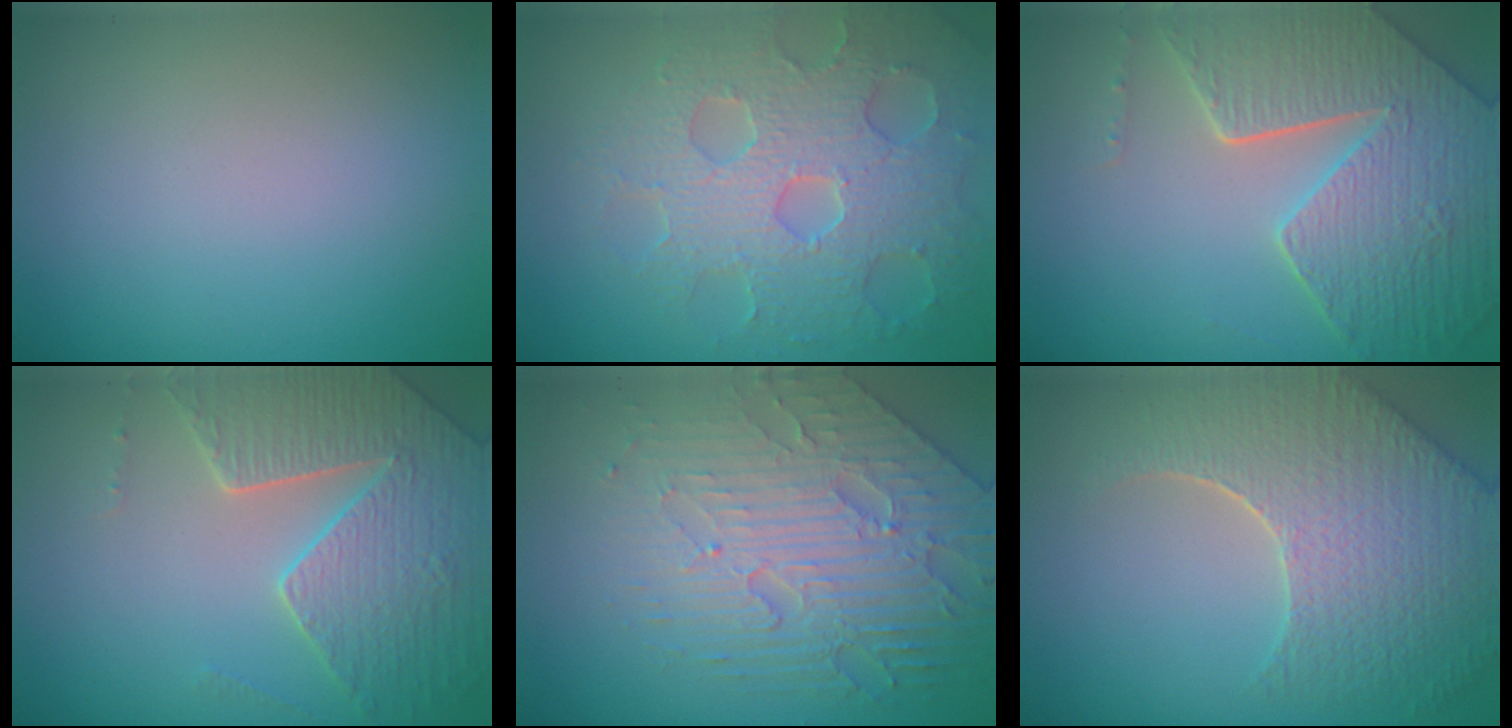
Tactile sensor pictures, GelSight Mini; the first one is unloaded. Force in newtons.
{"total": 7.0, "press": 5.5, "slide": 4.3}
{"total": 8.2, "press": 5.9, "slide": 5.6}
{"total": 4.8, "press": 4.6, "slide": 1.5}
{"total": 6.3, "press": 5.1, "slide": 3.7}
{"total": 8.0, "press": 5.9, "slide": 5.4}